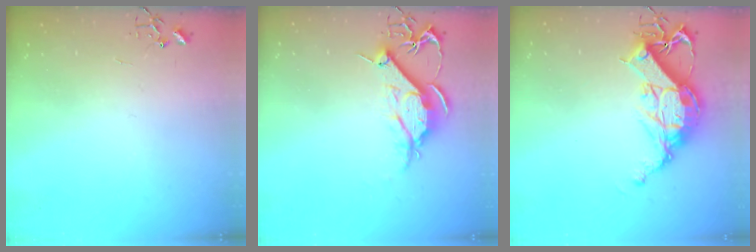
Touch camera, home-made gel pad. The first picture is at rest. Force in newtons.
{"total": 12.0, "press": 12.0, "slide": 1.0}
{"total": 15.3, "press": 15.2, "slide": 1.3}